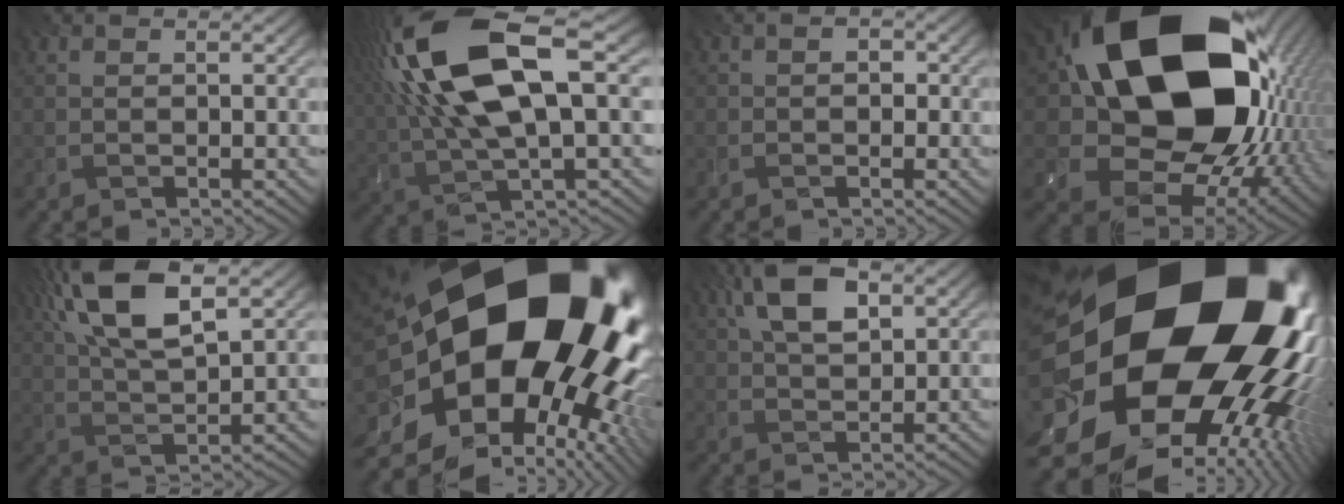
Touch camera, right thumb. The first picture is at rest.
{"total": 17.3, "force": [4.6, 5.9, 15.7], "torque": [-0.349, 0.020, 0.080]}
{"total": 1.0, "force": [-0.7, 0.5, 0.5], "torque": [-0.005, -0.001, -0.011]}
{"total": 22.4, "force": [4.8, 15.8, 15.1], "torque": [-0.308, -0.046, 0.124]}
{"total": 12.7, "force": [6.0, 4.4, 10.3], "torque": [-0.229, 0.018, 0.111]}
{"total": 23.7, "force": [1.0, 16.4, 17.1], "torque": [-0.277, -0.080, 0.012]}
{"total": 7.9, "force": [3.4, 3.5, 6.3], "torque": [-0.132, 0.017, 0.061]}
{"total": 24.1, "force": [2.4, 18.5, 15.2], "torque": [-0.257, -0.076, 0.004]}